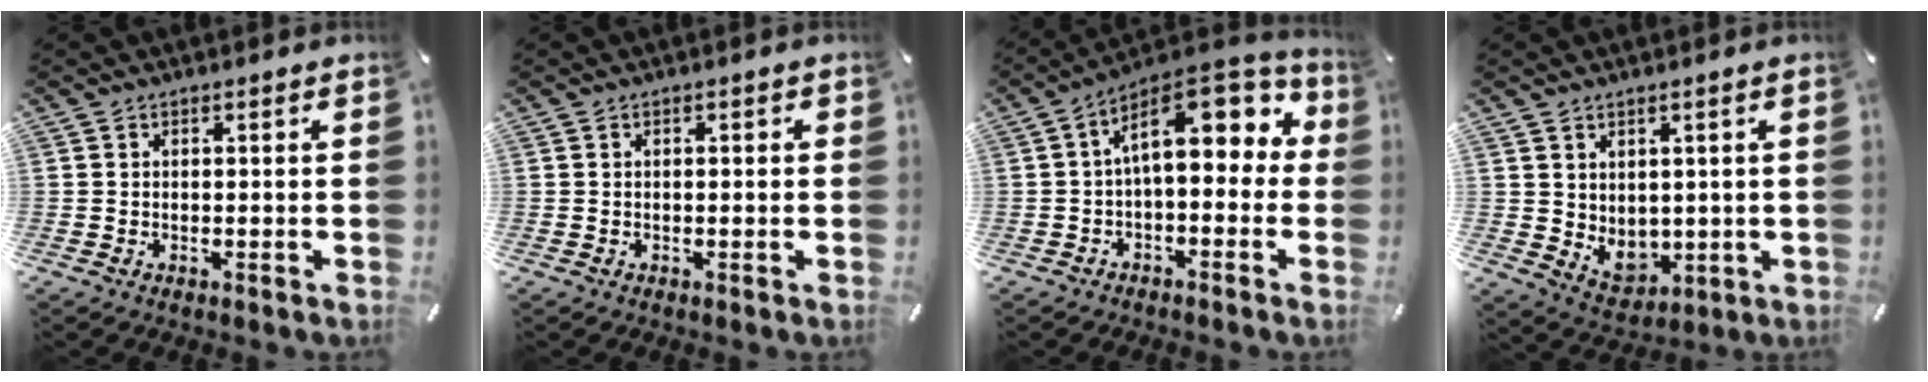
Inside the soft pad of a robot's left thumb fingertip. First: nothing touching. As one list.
[{"total": 0.7, "force": [-0.1, 0.5, 0.5], "torque": [-0.010, 0.002, -0.003]}, {"total": 16.6, "force": [5.0, 8.2, 13.5], "torque": [-0.211, -0.023, 0.084]}, {"total": 6.1, "force": [1.9, 5.5, 1.8], "torque": [-0.029, -0.017, 0.041]}]